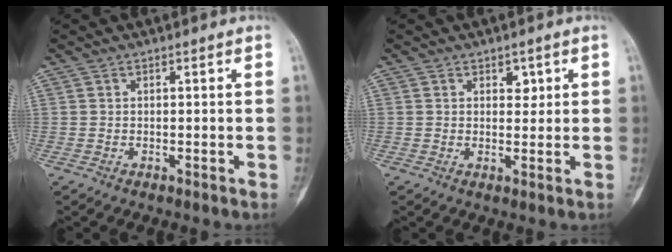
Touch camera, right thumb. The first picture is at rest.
{"total": 2.5, "force": [1.2, 1.7, 1.3], "torque": [0.004, -0.006, 0.018]}